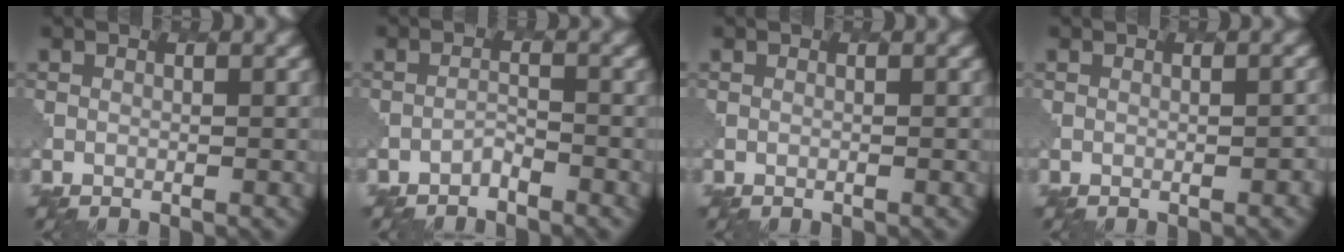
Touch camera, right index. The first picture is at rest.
{"total": 0.8, "force": [-0.8, 0.2, -0.1], "torque": [0.000, 0.004, -0.017]}
{"total": 0.0}
{"total": 1.5, "force": [-0.6, 0.5, 1.2], "torque": [-0.012, 0.006, -0.005]}